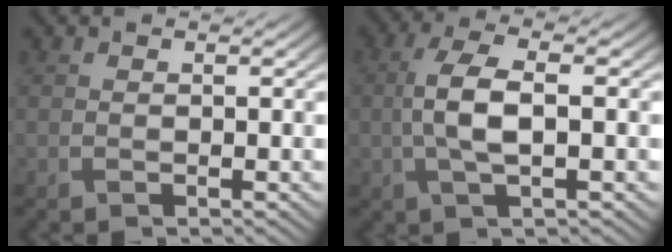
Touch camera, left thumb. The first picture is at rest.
{"total": 5.9, "force": [-0.4, 2.1, 5.5], "torque": [-0.127, 0.007, -0.012]}